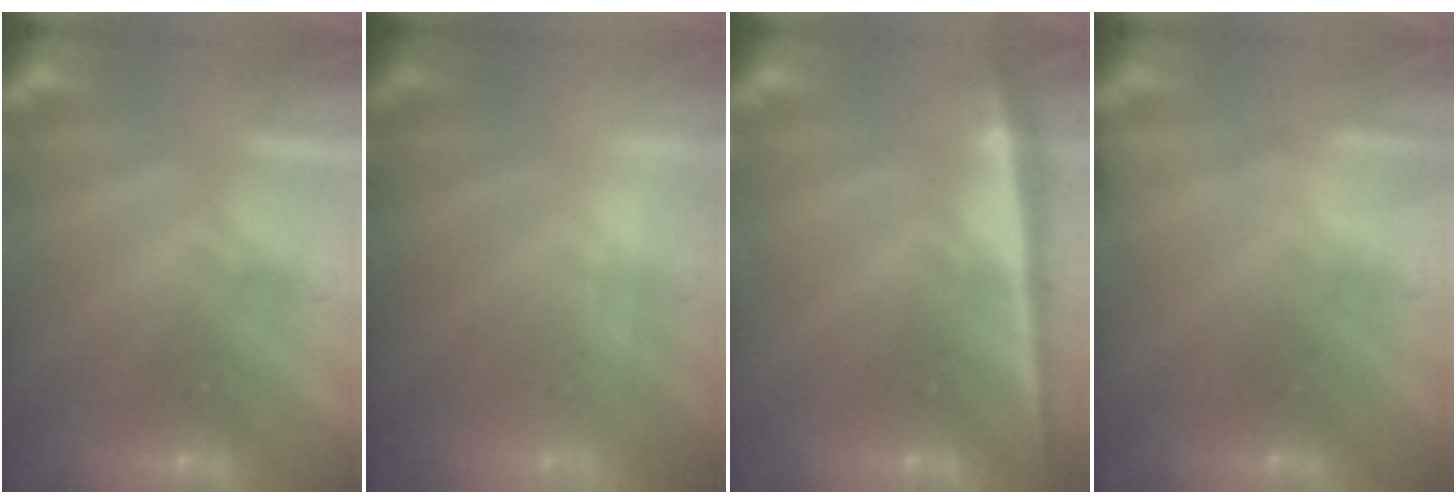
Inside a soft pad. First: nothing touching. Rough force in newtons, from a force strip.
{"total": 1.9}
{"total": 1.9}
{"total": 5.2}